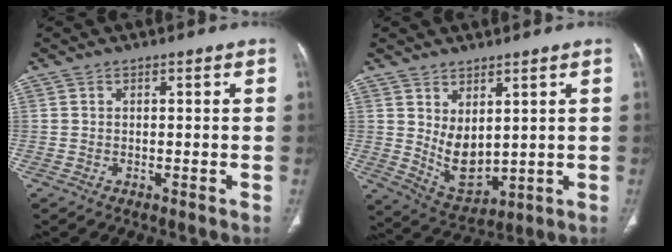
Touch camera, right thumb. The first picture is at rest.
{"total": 8.0, "force": [2.1, 4.5, 6.3], "torque": [-0.092, -0.031, 0.065]}